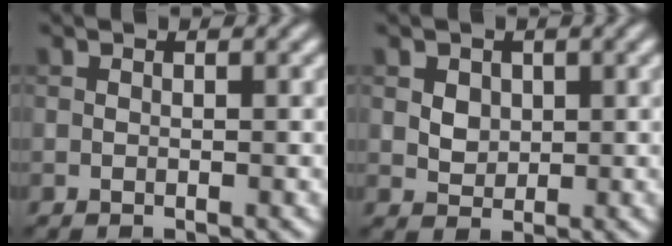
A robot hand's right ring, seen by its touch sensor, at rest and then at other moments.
{"total": 2.6, "force": [1.0, 1.9, 1.3], "torque": [-0.035, 0.006, 0.027]}